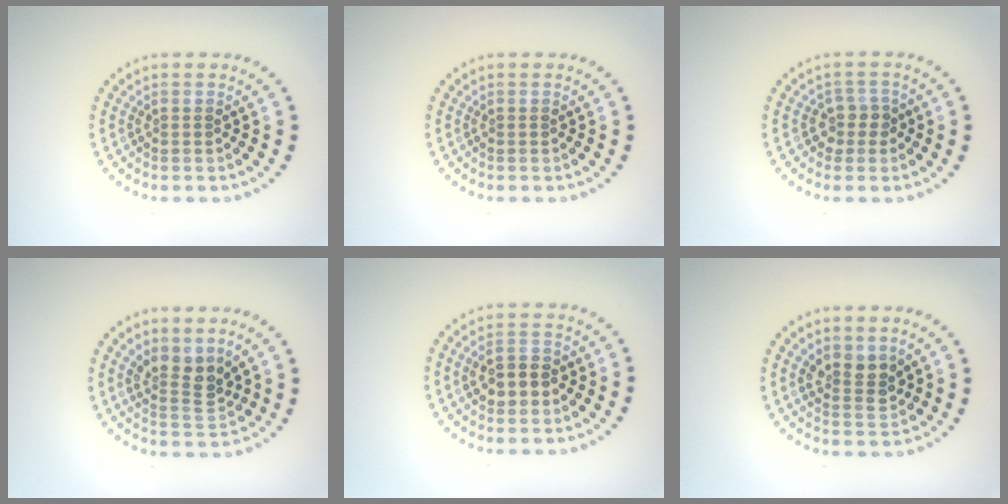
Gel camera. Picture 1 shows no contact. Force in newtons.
{"total": 0.0}
{"total": 1.9, "press": 1.5, "slide": 1.1}
{"total": 3.1, "press": 2.7, "slide": 1.6}
{"total": 2.9, "press": 2.9, "slide": 0.3}
{"total": 2.6, "press": 2.4, "slide": 1.0}